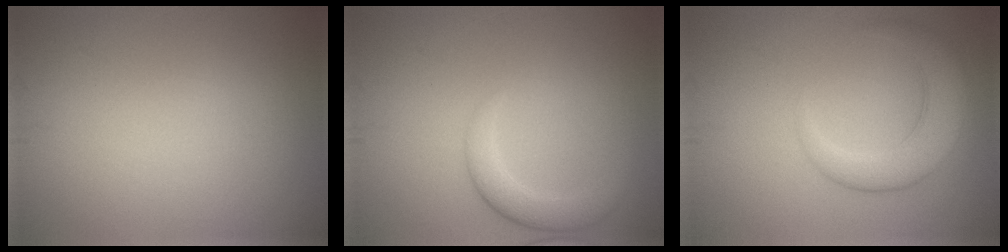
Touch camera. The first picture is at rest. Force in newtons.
{"total": 2.4, "press": 2.4, "slide": 0.3}
{"total": 4.5, "press": 4.5, "slide": 0.2}